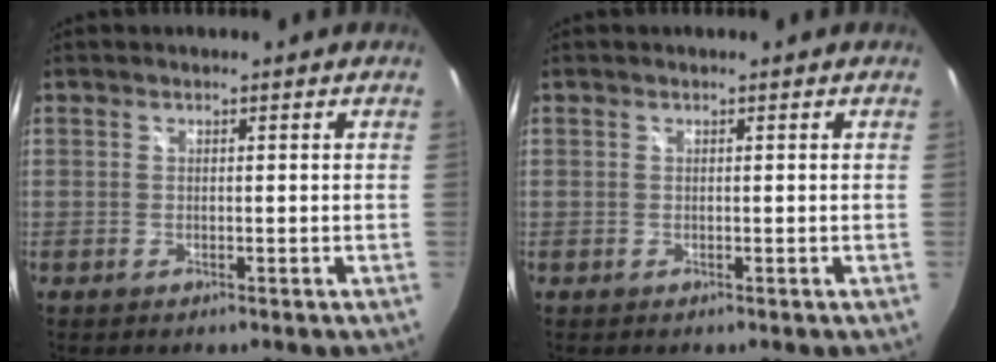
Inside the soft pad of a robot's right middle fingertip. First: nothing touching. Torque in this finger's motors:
{"motor_torque": [0.00, 0.00, 0.00, 0.00]}